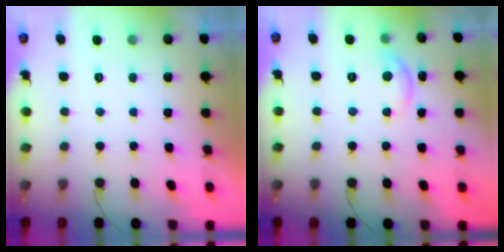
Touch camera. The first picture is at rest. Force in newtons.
{"total": 6.8, "press": 6.8, "slide": 0.5}